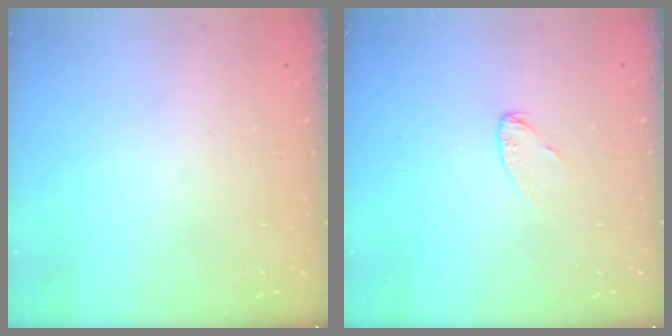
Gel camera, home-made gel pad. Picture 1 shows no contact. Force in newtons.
{"total": 3.4, "press": 3.4, "slide": 0.2}